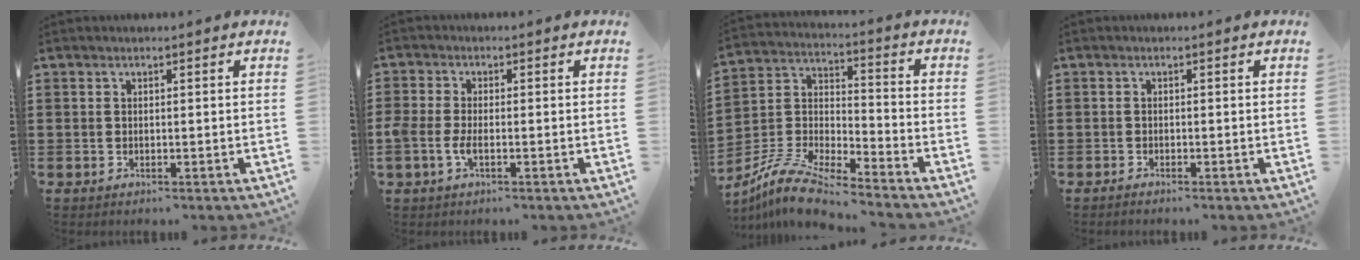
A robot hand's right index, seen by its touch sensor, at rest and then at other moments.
{"total": 3.0, "force": [-0.9, 1.2, 2.6], "torque": [-0.060, -0.003, -0.020]}
{"total": 9.5, "force": [-8.9, 1.0, 3.4], "torque": [-0.079, 0.012, -0.180]}
{"total": 0.8, "force": [-0.8, 0.0, 0.2], "torque": [-0.005, -0.003, -0.016]}